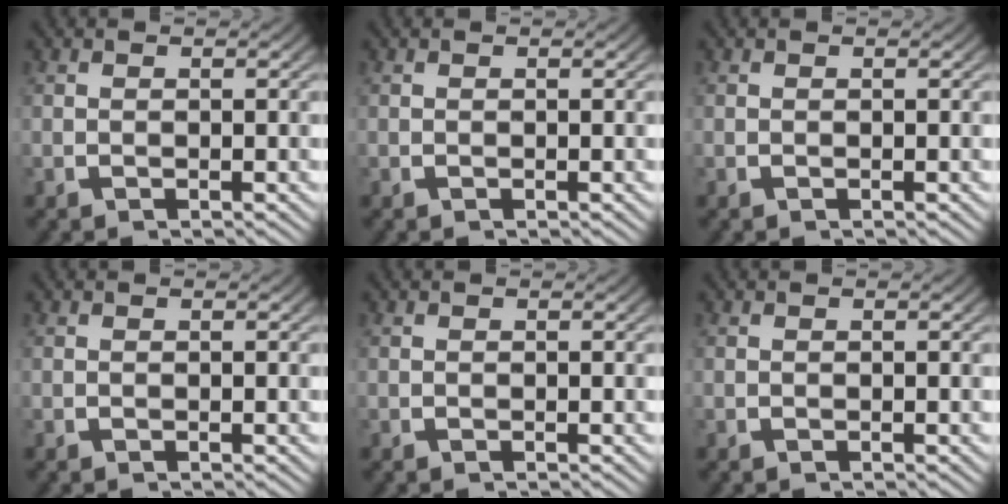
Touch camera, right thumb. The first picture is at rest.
{"total": 0.0}
{"total": 0.0}
{"total": 0.0}
{"total": 0.0}
{"total": 0.0}